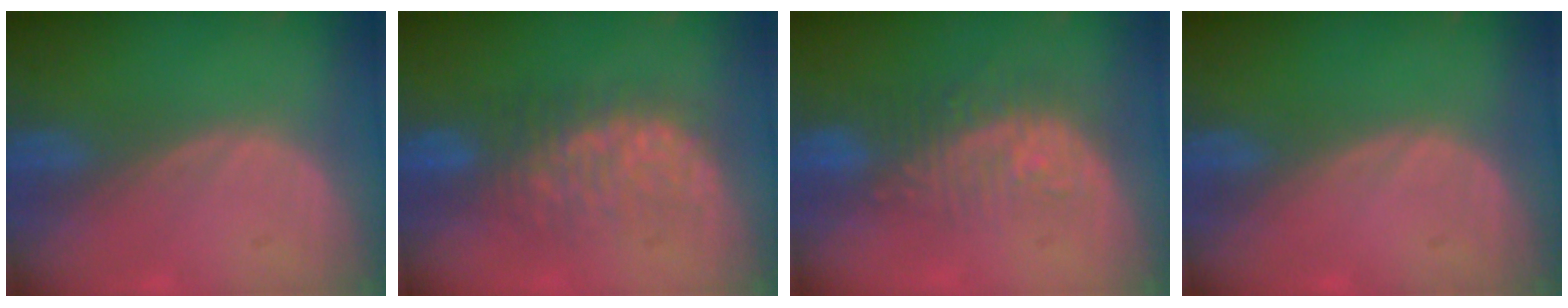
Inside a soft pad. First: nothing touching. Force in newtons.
{"total": 7.8, "press": 7.8, "slide": 0.4}
{"total": 9.5, "press": 8.2, "slide": 4.9}
{"total": 0.0}